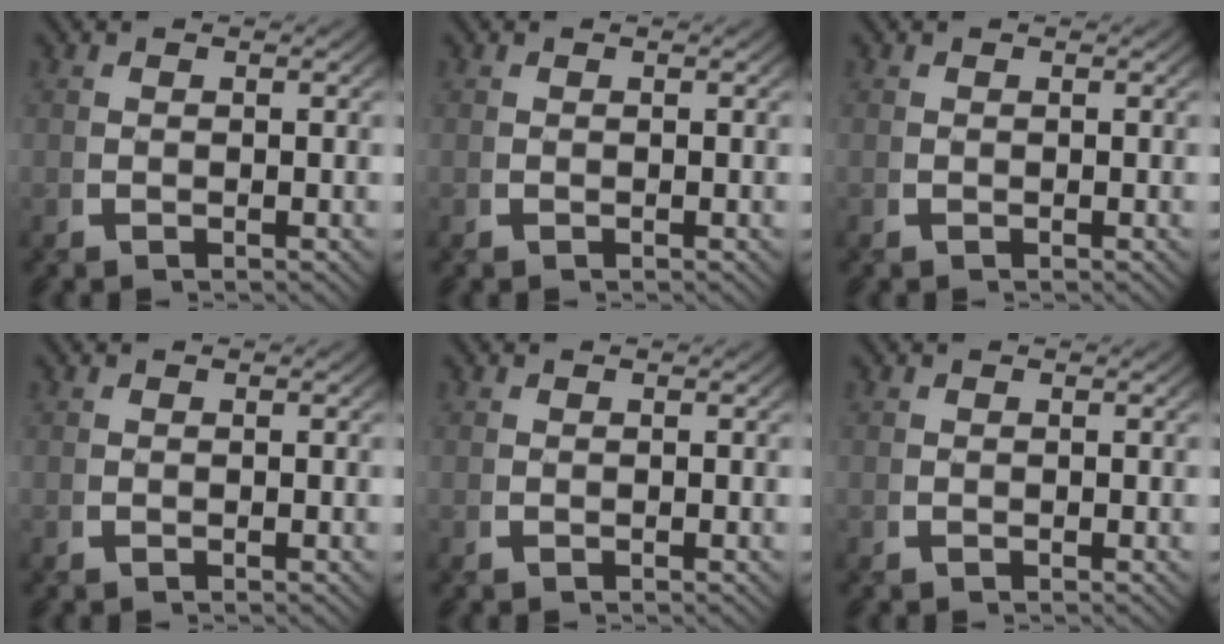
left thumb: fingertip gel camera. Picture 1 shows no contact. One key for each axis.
{"total": 0.0}
{"total": 0.0}
{"total": 0.0}
{"total": 0.0}
{"total": 0.0}